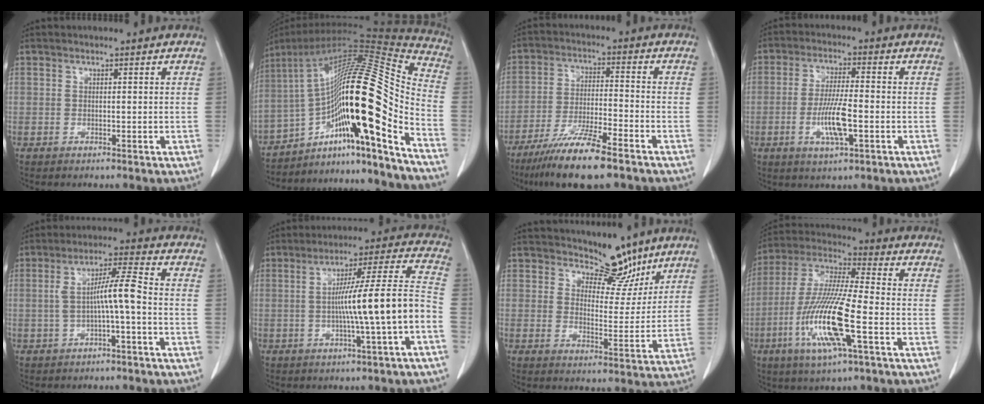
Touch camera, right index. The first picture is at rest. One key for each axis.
{"total": 25.7, "fx": -11.6, "fy": 1.6, "fz": 22.9, "tx": -0.342, "ty": 0.031, "tz": -0.185}
{"total": 11.5, "fx": -8.1, "fy": 0.9, "fz": 8.1, "tx": -0.151, "ty": -0.030, "tz": -0.146}
{"total": 7.5, "fx": -2.1, "fy": 1.2, "fz": 7.1, "tx": -0.141, "ty": -0.006, "tz": -0.038}
{"total": 6.3, "fx": -0.9, "fy": 0.1, "fz": 6.3, "tx": -0.115, "ty": 0.020, "tz": -0.014}
{"total": 12.8, "fx": -2.9, "fy": -0.9, "fz": 12.5, "tx": -0.193, "ty": 0.019, "tz": -0.047}
{"total": 7.4, "fx": 6.3, "fy": 3.2, "fz": 2.3, "tx": -0.015, "ty": -0.014, "tz": 0.094}
{"total": 15.3, "fx": -4.9, "fy": 1.0, "fz": 14.4, "tx": -0.299, "ty": -0.015, "tz": -0.096}